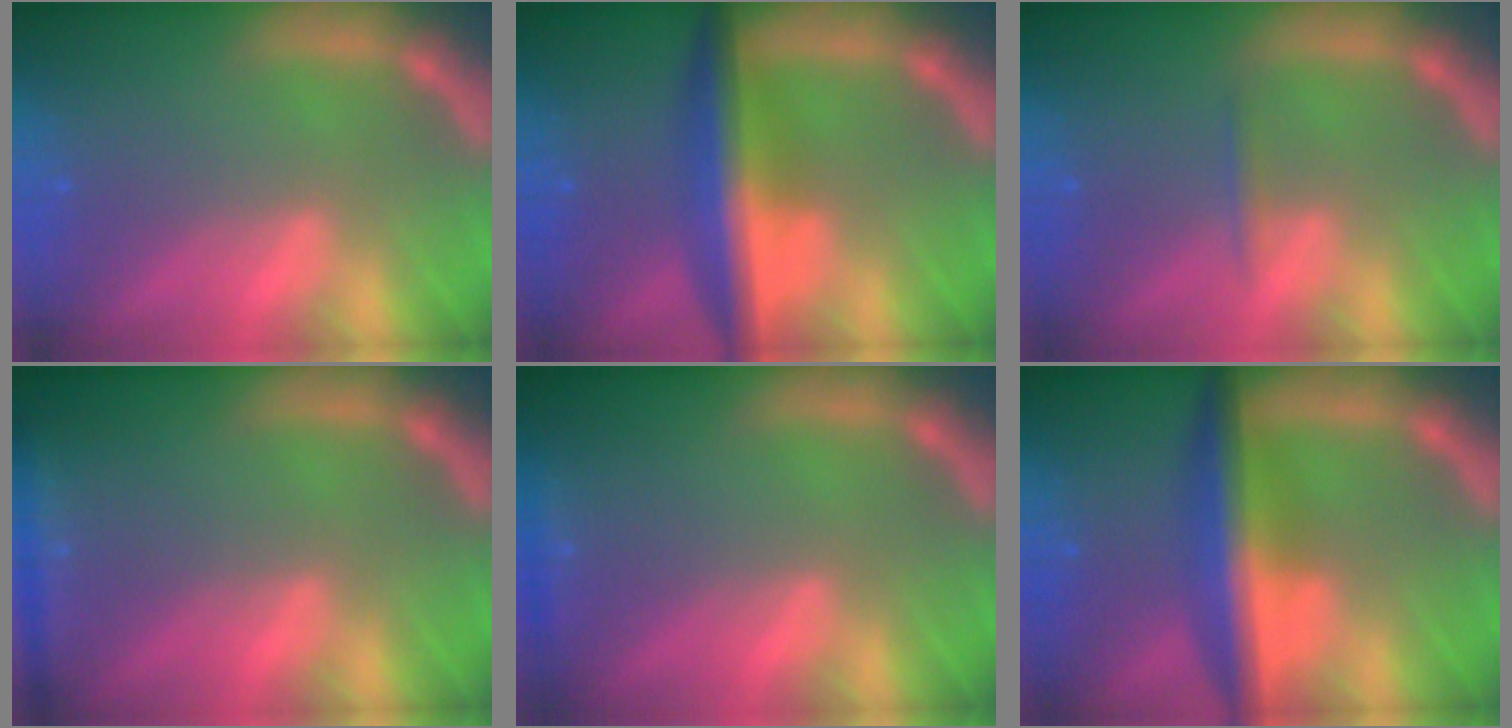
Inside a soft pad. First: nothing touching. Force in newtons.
{"total": 7.0}
{"total": 0.9}
{"total": 2.4}
{"total": 0.9}
{"total": 7.0}